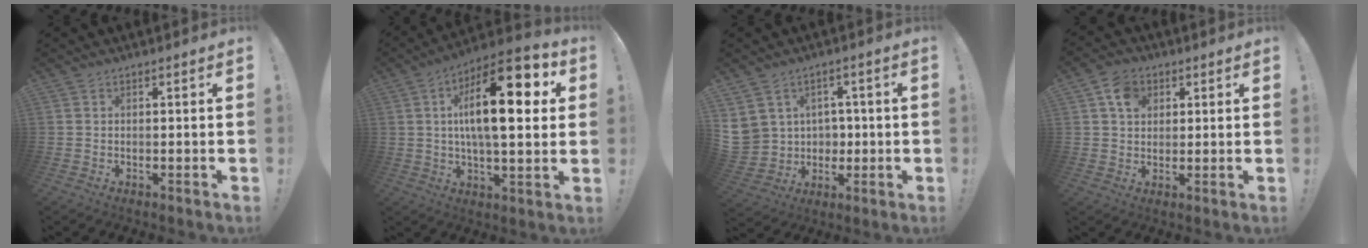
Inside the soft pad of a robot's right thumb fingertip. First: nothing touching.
{"total": 20.9, "force": [4.7, 7.4, 19.0], "torque": [-0.312, -0.011, 0.062]}
{"total": 8.2, "force": [2.3, 7.8, 1.2], "torque": [-0.047, -0.014, 0.055]}
{"total": 6.9, "force": [2.9, 5.5, 2.9], "torque": [-0.048, -0.002, 0.056]}